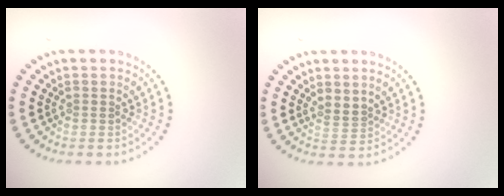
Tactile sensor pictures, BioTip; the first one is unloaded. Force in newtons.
{"total": 1.4, "press": 1.2, "slide": 0.8}